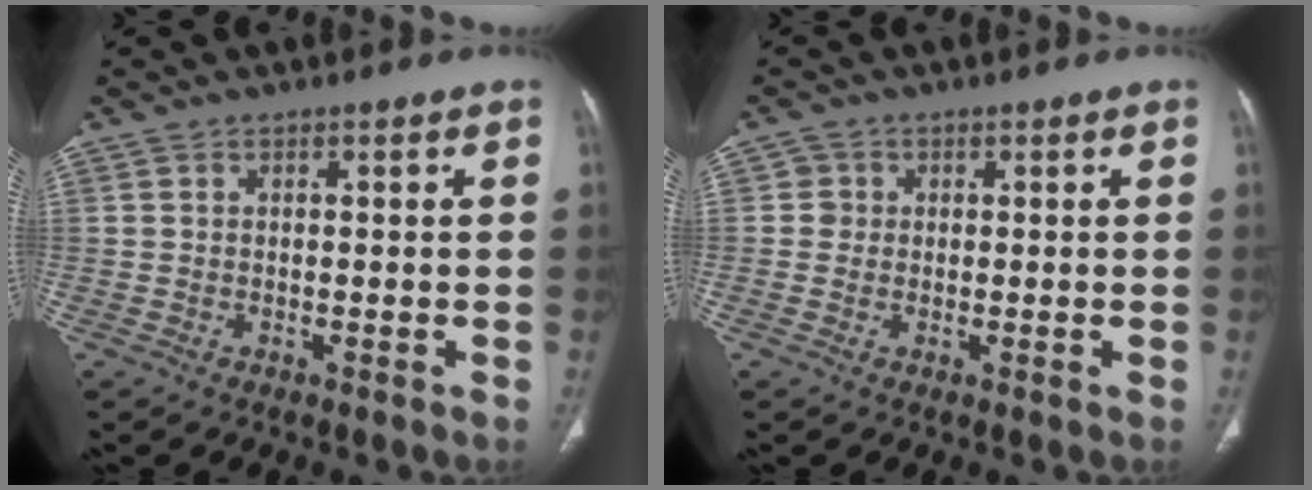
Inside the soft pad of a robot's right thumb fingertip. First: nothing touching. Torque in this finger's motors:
{"motor_torque": [0.01, -0.18, 0.28, 0.17, -0.03]}